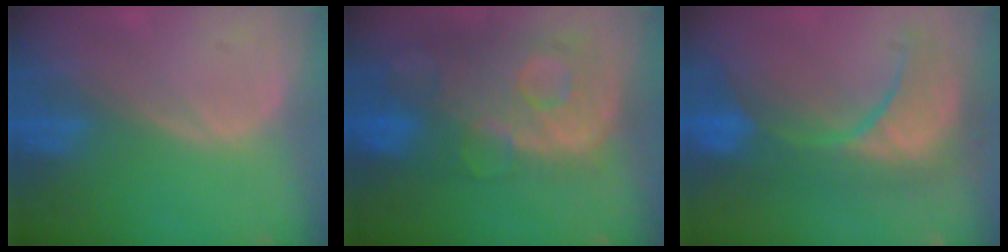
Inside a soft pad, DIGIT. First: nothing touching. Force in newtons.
{"total": 12.9, "press": 10.6, "slide": 7.3}
{"total": 10.0, "press": 9.6, "slide": 2.5}